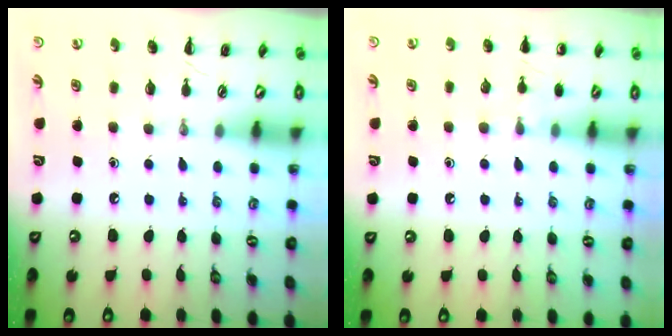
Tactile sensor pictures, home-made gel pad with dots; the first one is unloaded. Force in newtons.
{"total": 6.1, "press": 5.9, "slide": 1.8}